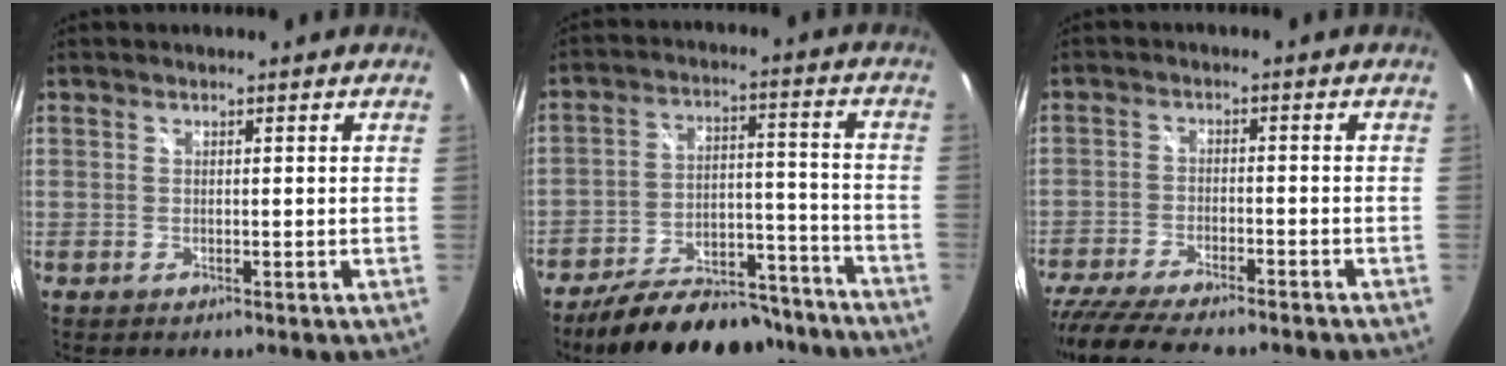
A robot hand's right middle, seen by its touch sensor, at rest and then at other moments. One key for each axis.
{"total": 20.9, "fx": -17.4, "fy": 7.9, "fz": 8.5, "tx": -0.154, "ty": 0.017, "tz": -0.233}
{"total": 16.3, "fx": -13.8, "fy": 3.5, "fz": 7.9, "tx": -0.166, "ty": -0.045, "tz": -0.222}